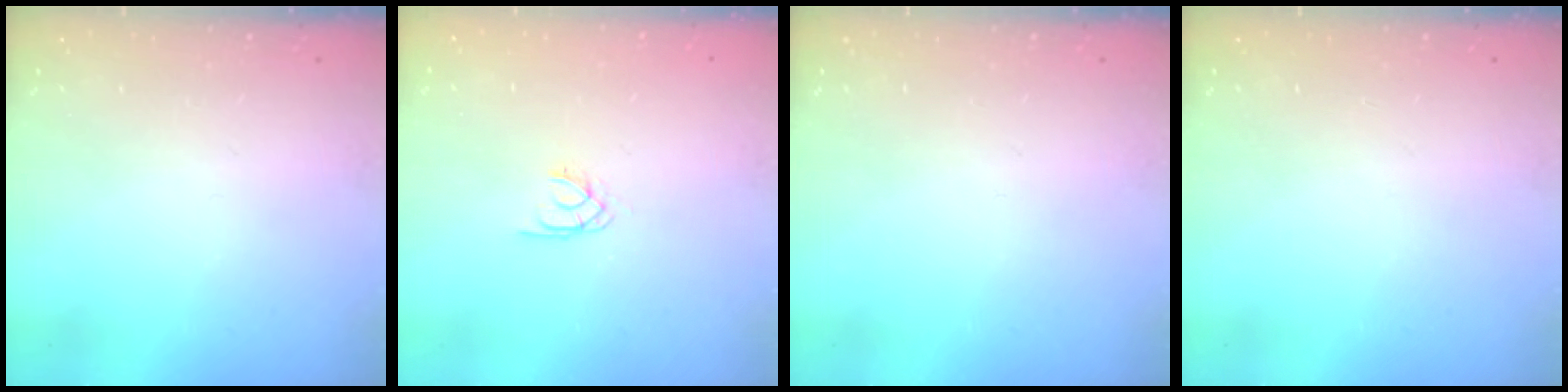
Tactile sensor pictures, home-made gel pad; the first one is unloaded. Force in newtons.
{"total": 1.8, "press": 1.8, "slide": 0.3}
{"total": 0.0}
{"total": 0.0}